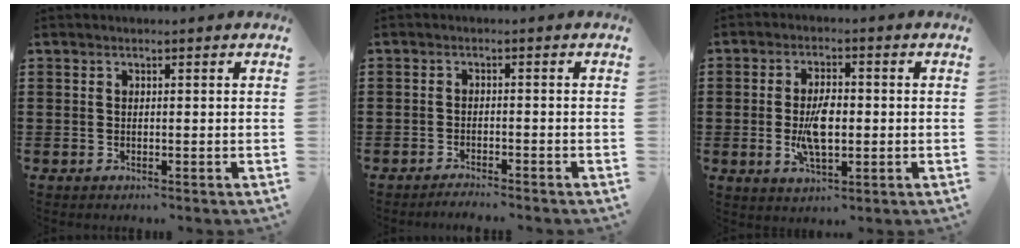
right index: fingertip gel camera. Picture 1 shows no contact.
{"total": 1.8, "force": [-1.8, -0.1, 0.1], "torque": [-0.005, 0.003, -0.036]}
{"total": 6.3, "force": [-0.6, 2.9, 5.6], "torque": [-0.113, -0.006, -0.018]}